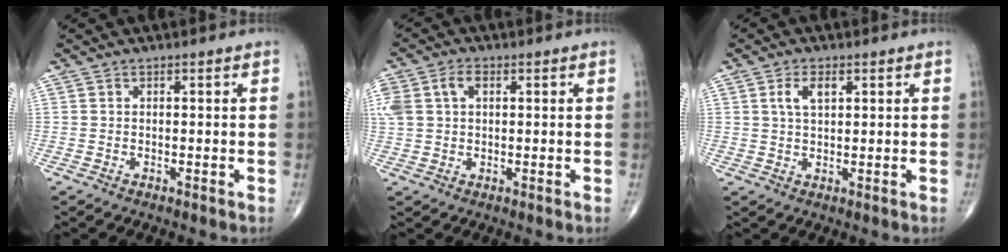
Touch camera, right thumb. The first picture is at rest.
{"total": 9.6, "force": [2.6, 6.8, 6.2], "torque": [-0.167, 0.024, 0.055]}
{"total": 3.8, "force": [1.4, 1.8, 3.0], "torque": [-0.053, 0.000, 0.026]}